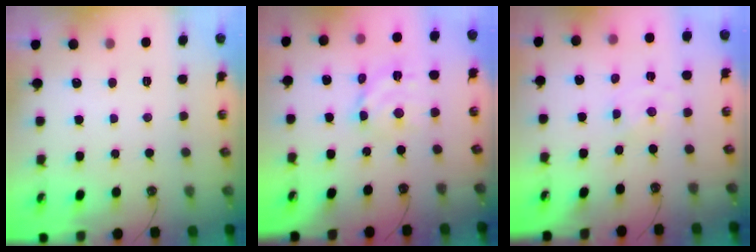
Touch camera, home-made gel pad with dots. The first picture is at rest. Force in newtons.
{"total": 8.7, "press": 8.7, "slide": 0.5}
{"total": 0.0}